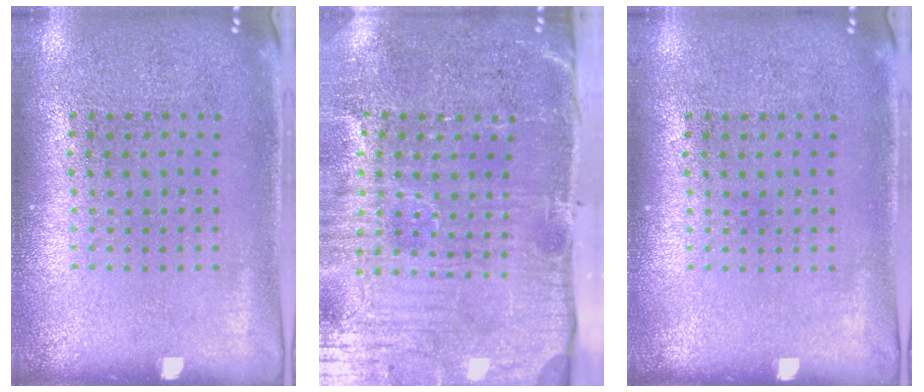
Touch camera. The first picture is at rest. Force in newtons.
{"total": 5.3, "press": 4.4, "slide": 2.9}
{"total": 0.0}